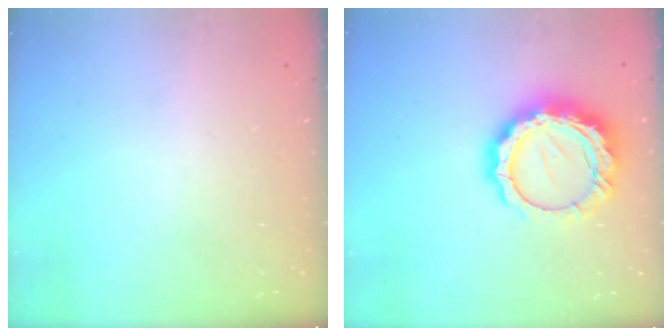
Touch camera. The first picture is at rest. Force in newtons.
{"total": 15.4, "press": 15.4, "slide": 1.1}